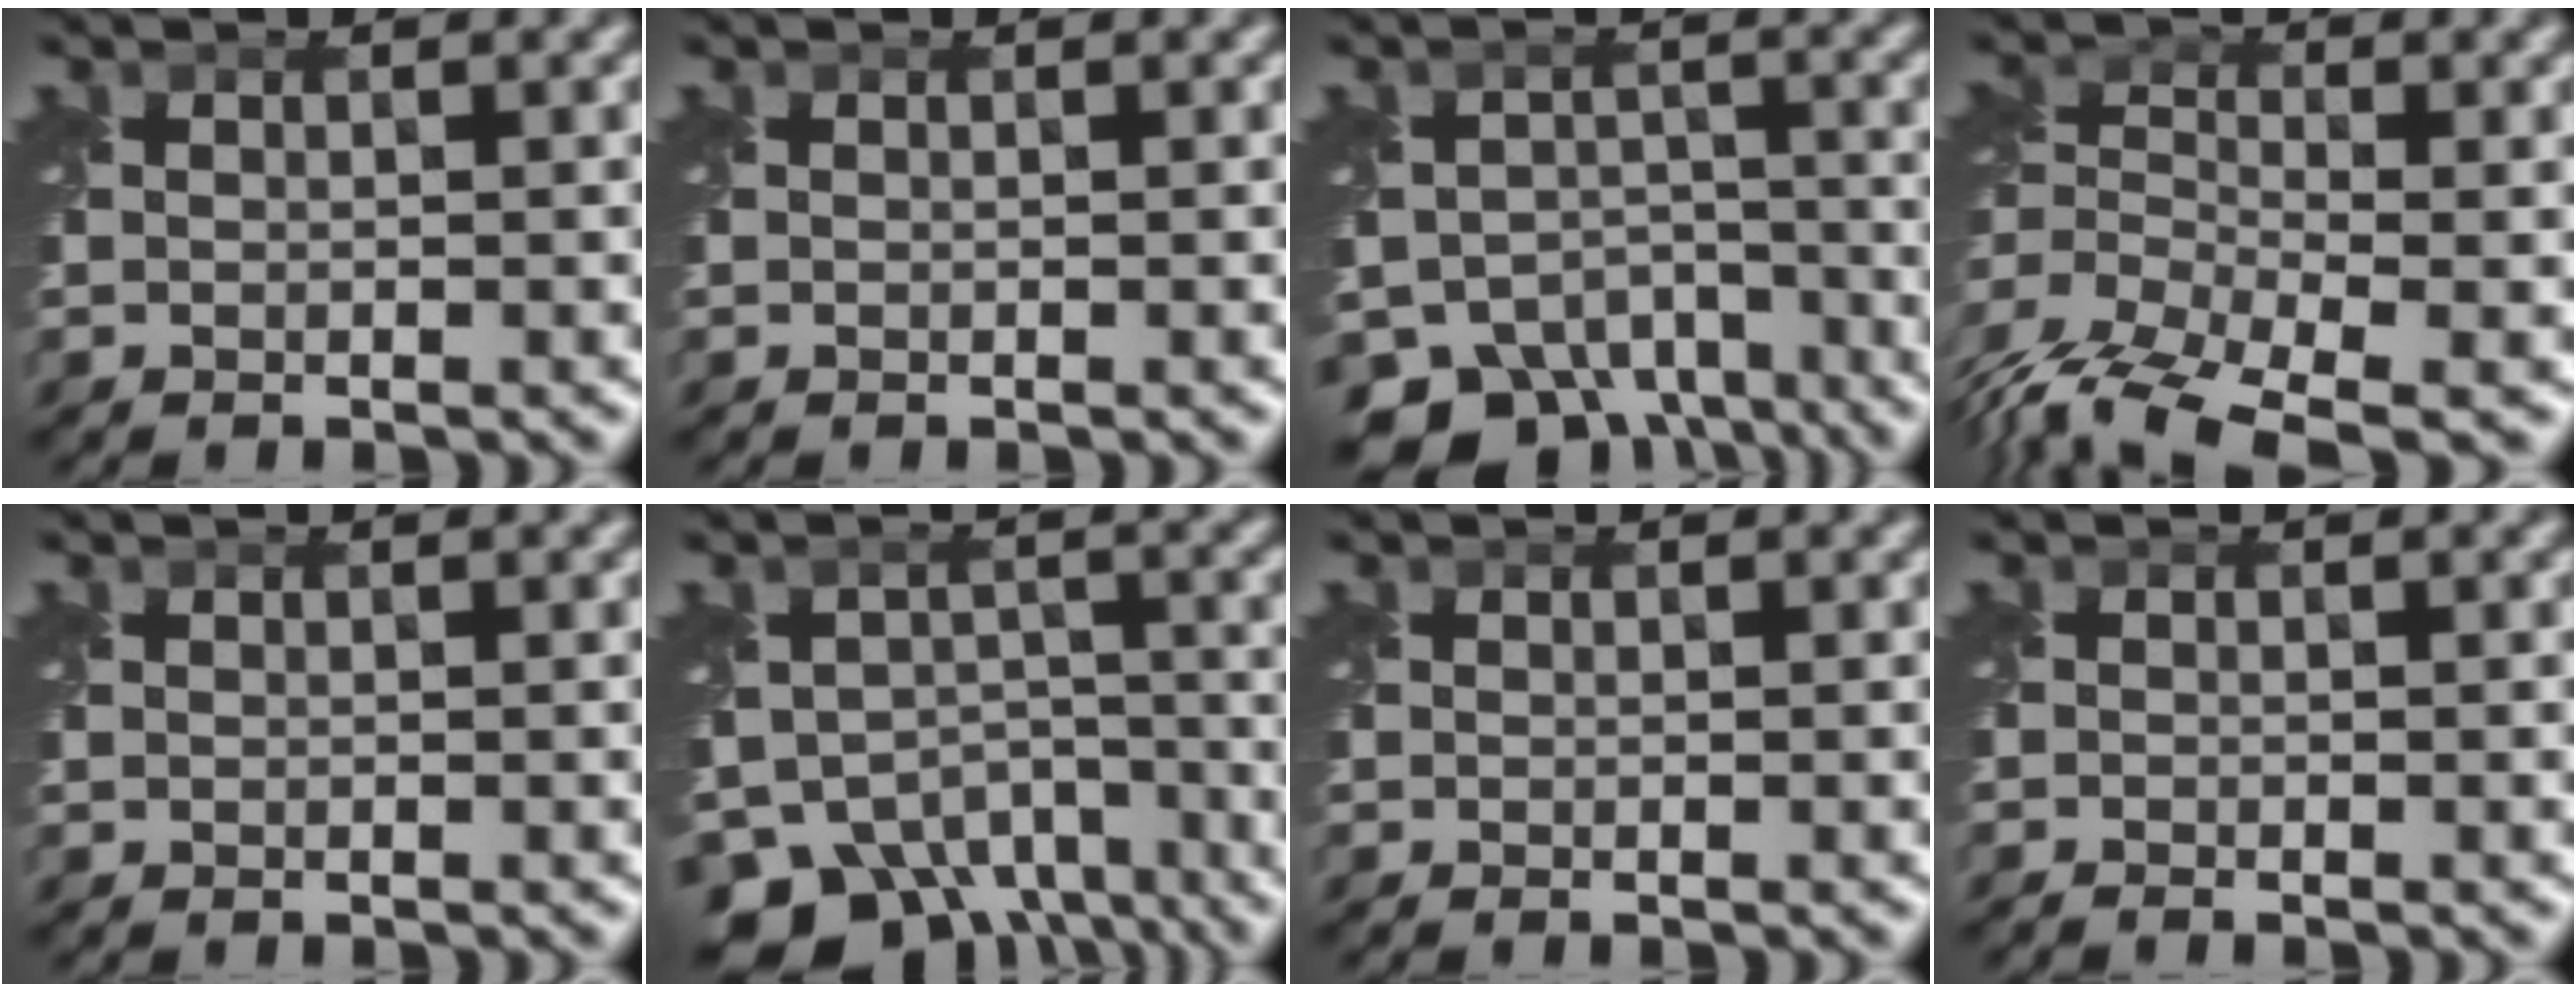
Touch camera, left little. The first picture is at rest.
{"total": 0.0}
{"total": 10.1, "force": [-8.0, 5.3, 3.1], "torque": [-0.039, -0.017, -0.117]}
{"total": 7.9, "force": [-5.6, 3.2, 4.6], "torque": [-0.095, -0.014, -0.116]}
{"total": 0.0}
{"total": 10.4, "force": [-7.6, 5.8, 3.9], "torque": [-0.063, -0.024, -0.112]}
{"total": 0.0}
{"total": 0.9, "force": [-0.9, 0.0, 0.3], "torque": [-0.004, -0.010, -0.020]}